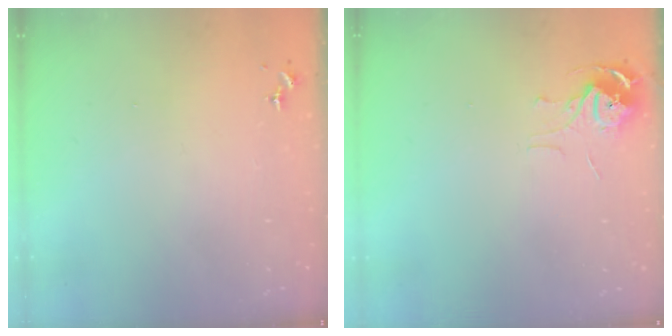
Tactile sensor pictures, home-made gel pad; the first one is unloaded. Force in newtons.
{"total": 6.2, "press": 6.1, "slide": 0.5}